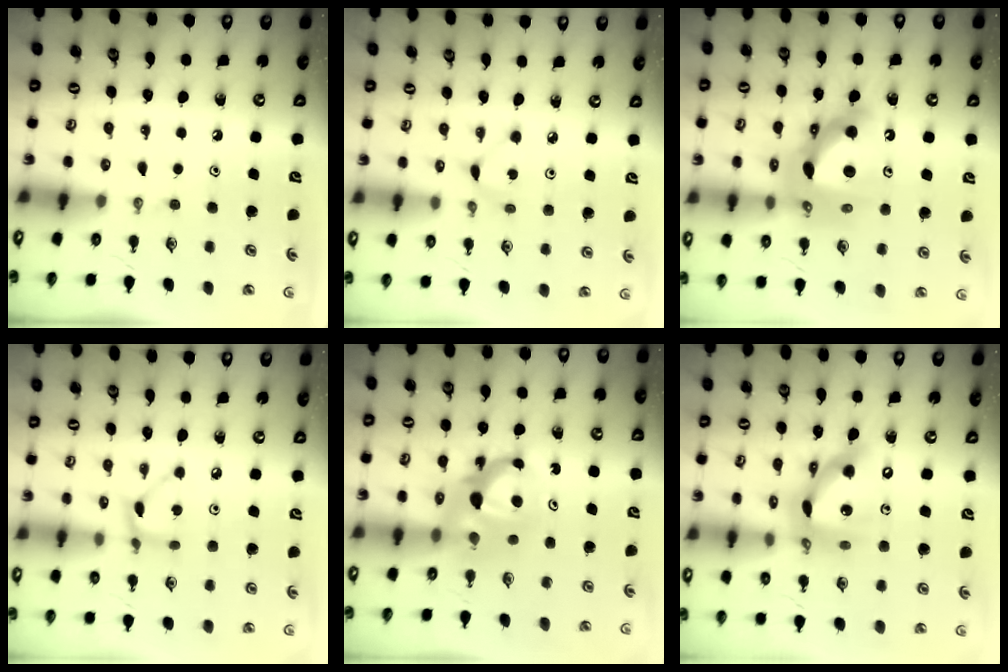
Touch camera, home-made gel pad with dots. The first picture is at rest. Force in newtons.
{"total": 3.0, "press": 3.0, "slide": 0.3}
{"total": 15.4, "press": 15.3, "slide": 1.7}
{"total": 4.8, "press": 4.7, "slide": 0.5}
{"total": 6.8, "press": 6.8, "slide": 0.2}
{"total": 15.8, "press": 15.7, "slide": 1.6}